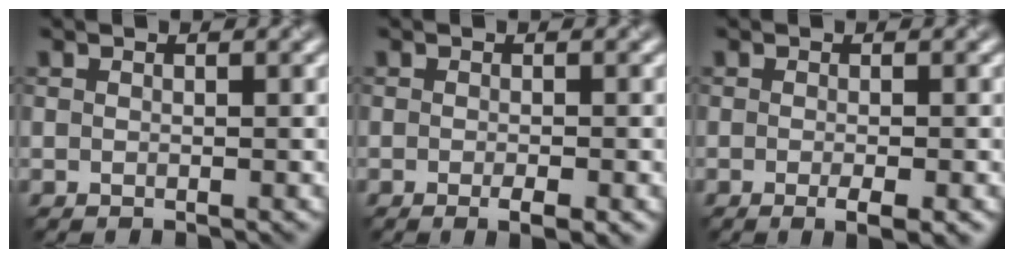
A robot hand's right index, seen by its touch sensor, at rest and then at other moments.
{"total": 1.8, "force": [-0.8, 0.3, 1.6], "torque": [-0.022, -0.005, -0.012]}
{"total": 2.2, "force": [-0.9, 0.4, 2.0], "torque": [-0.027, -0.006, -0.014]}